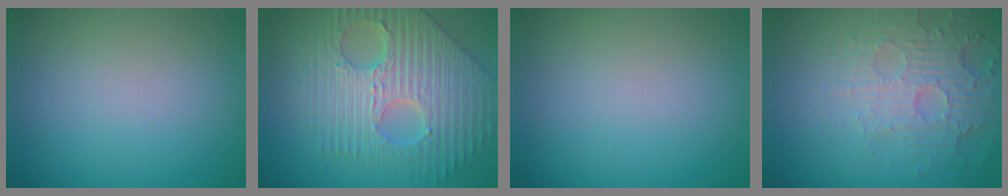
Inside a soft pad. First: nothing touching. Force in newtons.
{"total": 9.6, "press": 6.9, "slide": 6.7}
{"total": 0.0}
{"total": 4.3, "press": 3.8, "slide": 2.0}